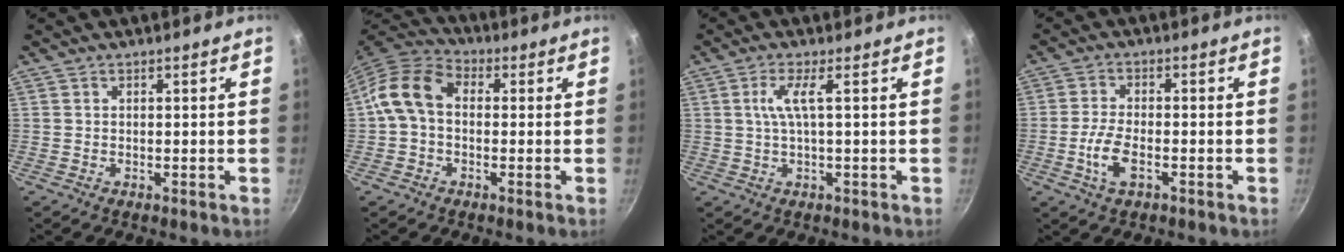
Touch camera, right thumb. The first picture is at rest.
{"total": 10.5, "force": [0.4, 7.4, 7.5], "torque": [-0.138, 0.030, -0.006]}
{"total": 3.7, "force": [0.8, 0.3, 3.6], "torque": [-0.096, 0.007, 0.018]}
{"total": 5.6, "force": [-2.0, 2.6, 4.6], "torque": [-0.094, 0.011, -0.037]}